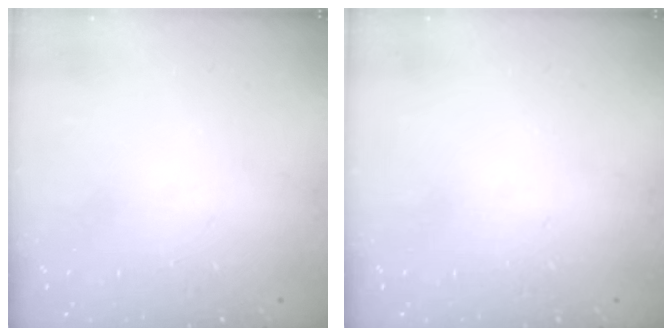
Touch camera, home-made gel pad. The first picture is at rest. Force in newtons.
{"total": 0.0}